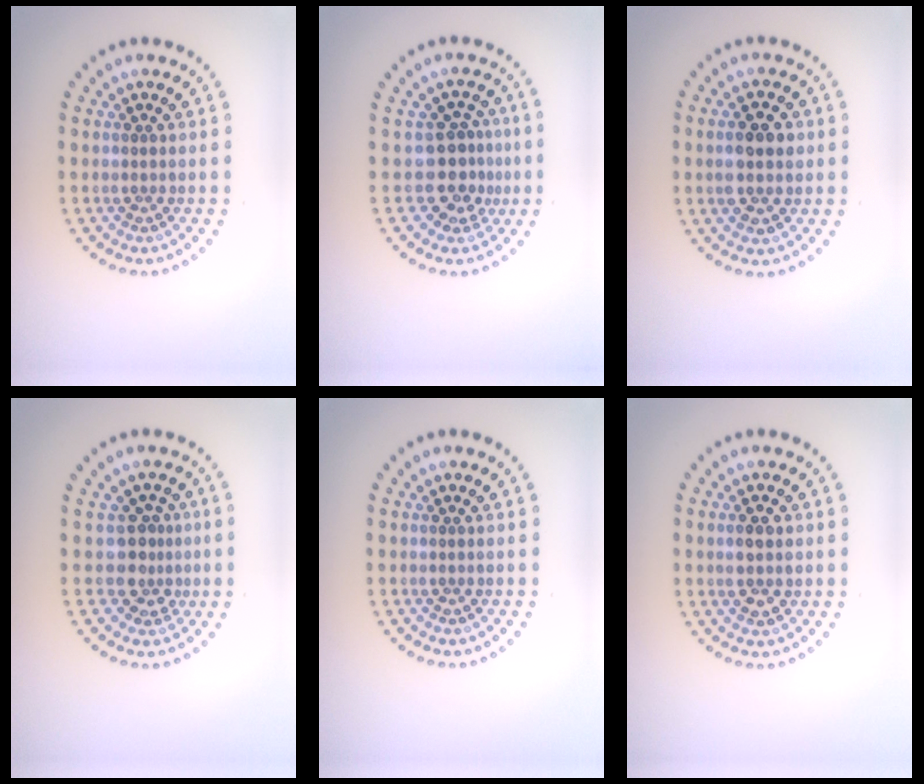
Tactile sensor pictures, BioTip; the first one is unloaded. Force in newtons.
{"total": 3.3, "press": 2.8, "slide": 1.8}
{"total": 3.9, "press": 3.9, "slide": 0.4}
{"total": 2.4, "press": 1.8, "slide": 1.7}
{"total": 0.0}
{"total": 2.1, "press": 2.0, "slide": 0.1}